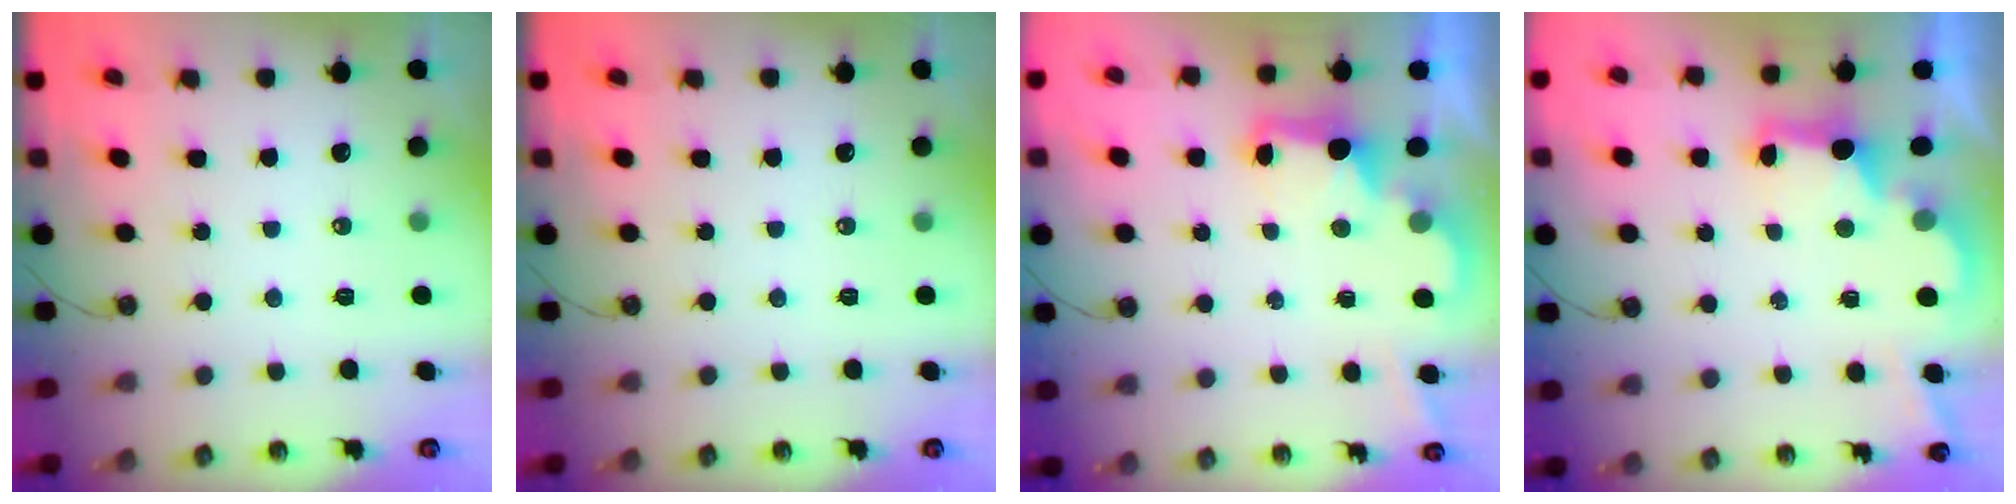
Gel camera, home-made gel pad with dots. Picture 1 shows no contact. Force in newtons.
{"total": 0.0}
{"total": 2.8, "press": 2.8, "slide": 0.5}
{"total": 2.9, "press": 2.8, "slide": 0.9}